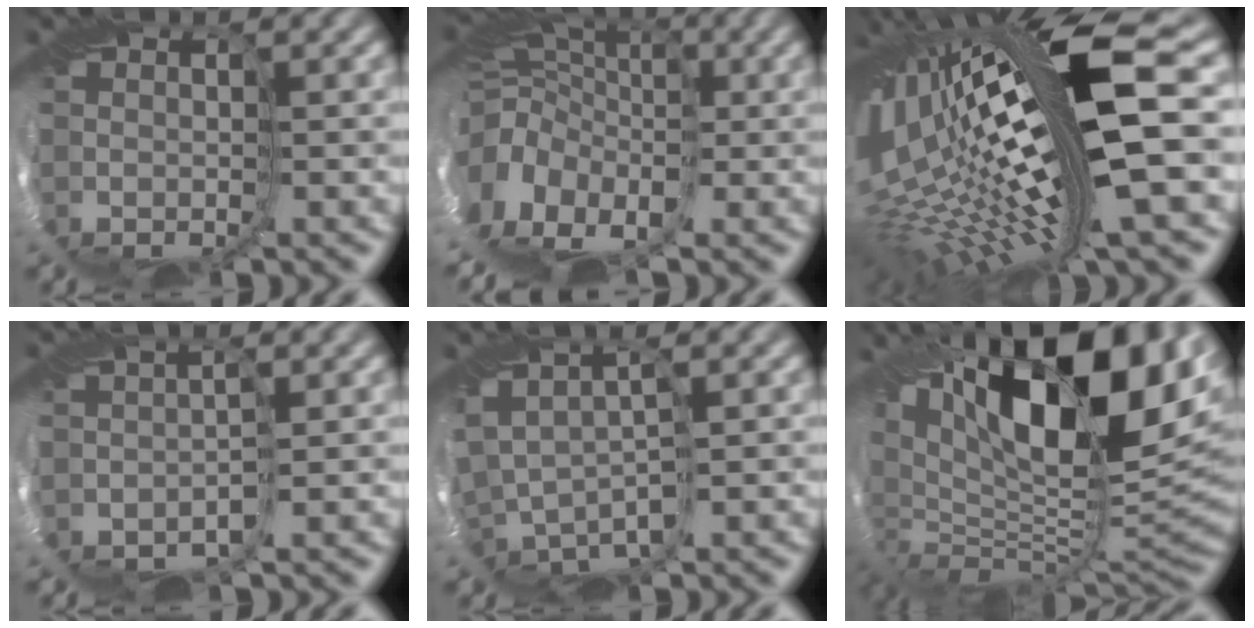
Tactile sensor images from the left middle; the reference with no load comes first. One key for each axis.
{"total": 7.8, "fx": -4.0, "fy": 5.2, "fz": 4.3, "tx": -0.116, "ty": 0.020, "tz": -0.046}
{"total": 16.8, "fx": 0.5, "fy": 3.5, "fz": 16.4, "tx": -0.293, "ty": -0.021, "tz": 0.017}
{"total": 1.5, "fx": -1.4, "fy": 0.5, "fz": -0.2, "tx": -0.011, "ty": -0.003, "tz": -0.017}
{"total": 2.1, "fx": 0.0, "fy": 1.3, "fz": 1.6, "tx": -0.066, "ty": 0.007, "tz": 0.019}
{"total": 16.1, "fx": 5.4, "fy": 7.6, "fz": 13.2, "tx": -0.256, "ty": 0.025, "tz": 0.102}